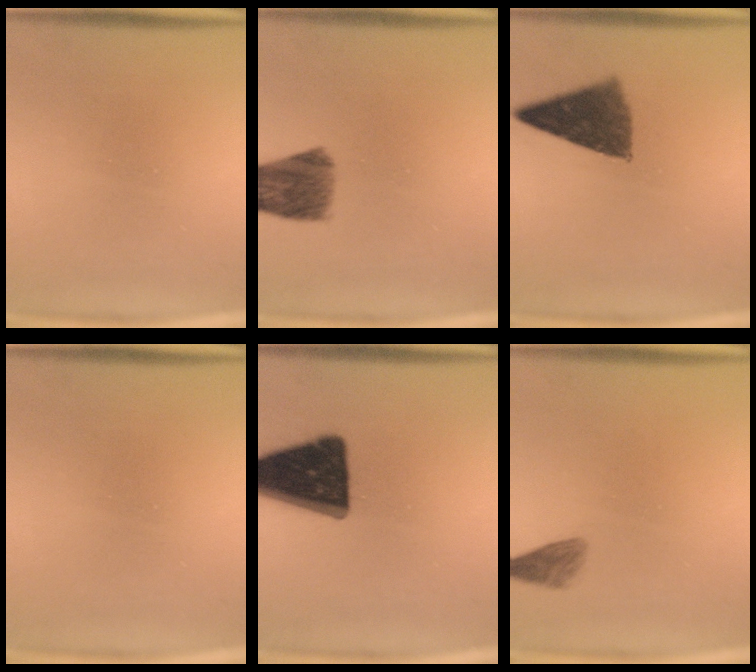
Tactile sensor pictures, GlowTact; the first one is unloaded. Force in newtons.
{"total": 8.5}
{"total": 8.5}
{"total": 0.0}
{"total": 18.0}
{"total": 1.9}